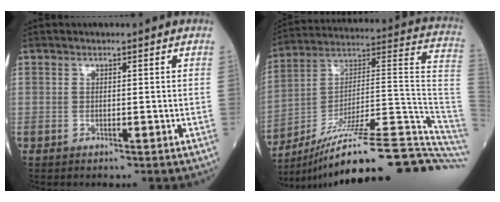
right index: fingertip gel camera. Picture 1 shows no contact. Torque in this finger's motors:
{"motor_torque": [1.05, -1.10, 0.91, 0.21]}